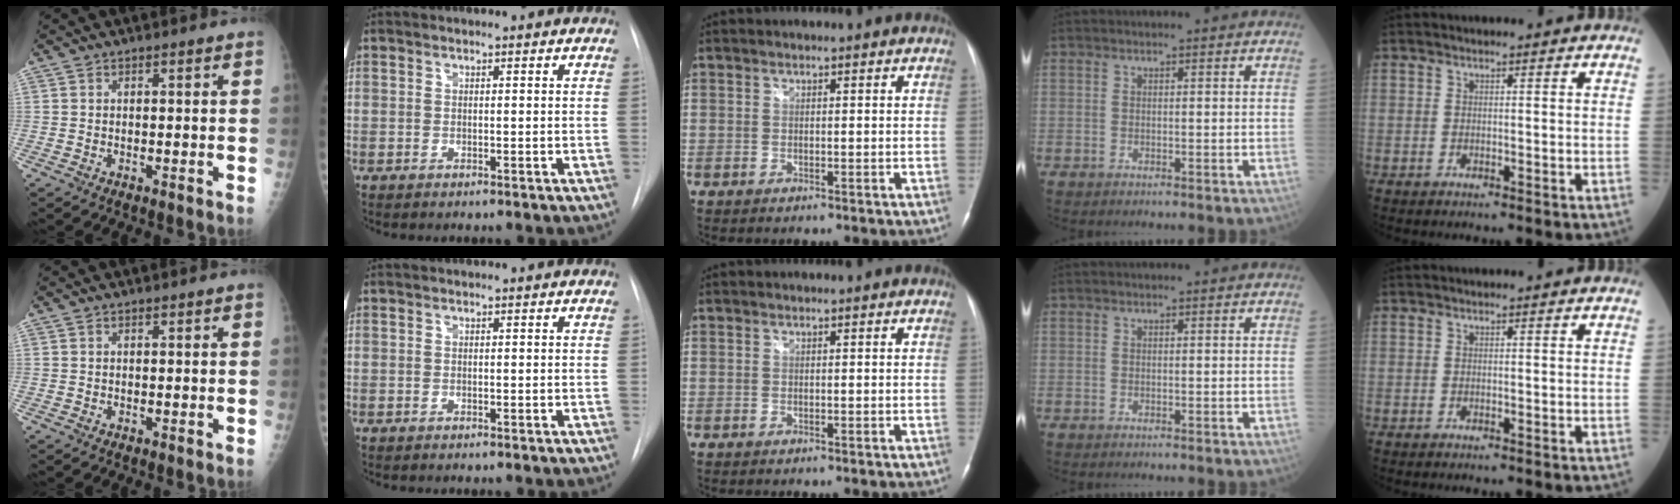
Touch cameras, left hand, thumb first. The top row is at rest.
{}